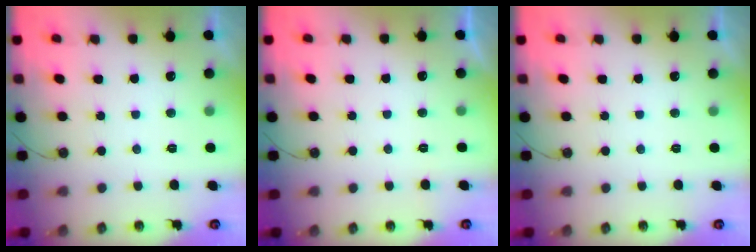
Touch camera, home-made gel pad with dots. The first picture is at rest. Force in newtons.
{"total": 0.0}
{"total": 0.0}